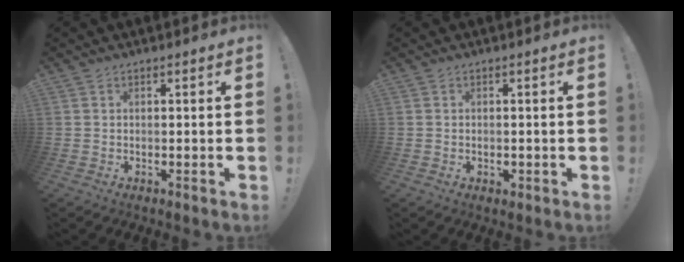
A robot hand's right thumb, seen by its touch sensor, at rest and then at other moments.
{"total": 0.9, "force": [0.0, 0.8, 0.3], "torque": [0.004, 0.000, 0.000]}